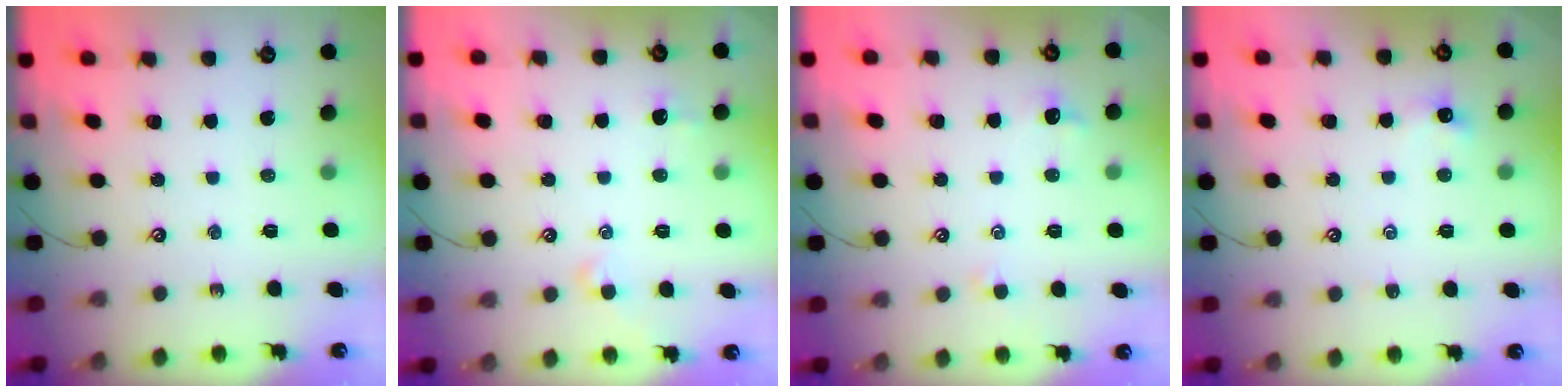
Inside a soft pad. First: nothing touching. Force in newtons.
{"total": 2.4, "press": 2.4, "slide": 0.5}
{"total": 0.6, "press": 0.4, "slide": 0.5}
{"total": 0.6, "press": 0.5, "slide": 0.4}